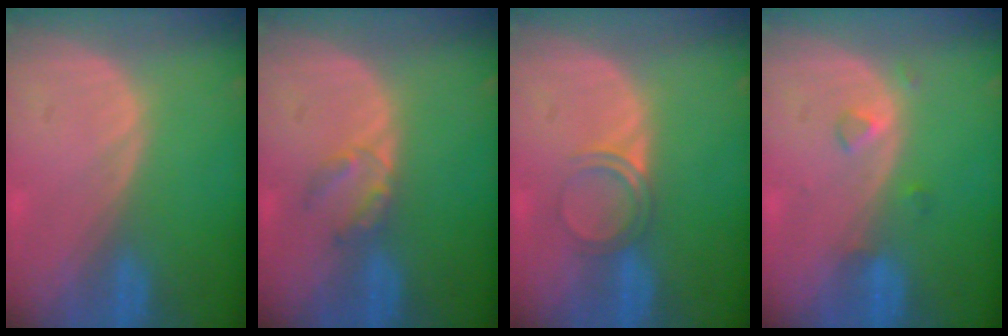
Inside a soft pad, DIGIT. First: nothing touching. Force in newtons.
{"total": 2.8, "press": 2.8, "slide": 0.3}
{"total": 3.2, "press": 2.9, "slide": 1.2}
{"total": 1.8, "press": 1.8, "slide": 0.1}